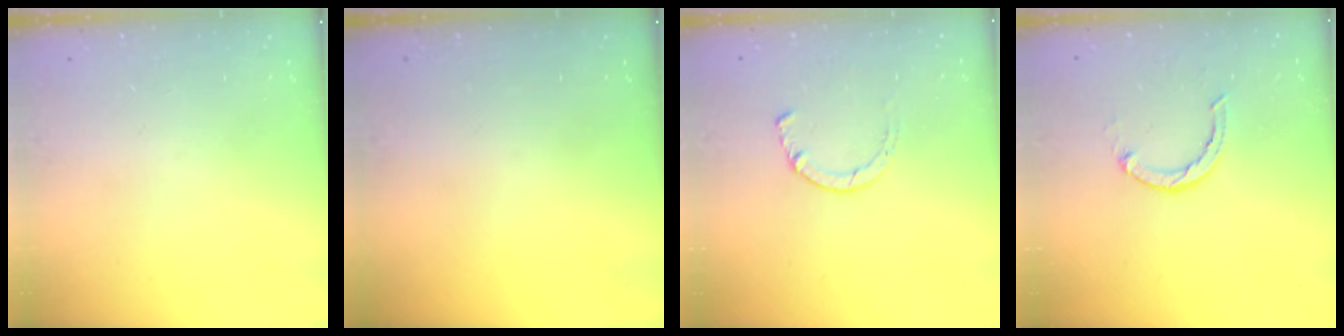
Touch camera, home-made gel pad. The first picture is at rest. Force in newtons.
{"total": 0.0}
{"total": 1.5, "press": 1.5, "slide": 0.3}
{"total": 2.1, "press": 2.0, "slide": 0.4}